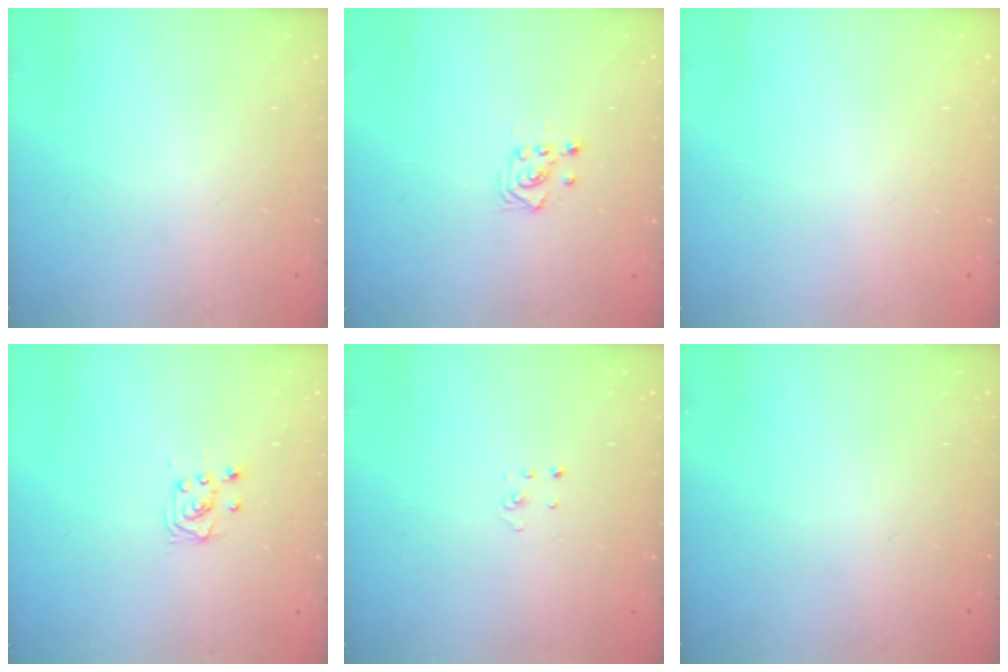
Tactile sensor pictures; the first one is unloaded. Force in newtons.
{"total": 3.0, "press": 3.0, "slide": 0.5}
{"total": 0.0}
{"total": 3.6, "press": 3.6, "slide": 0.3}
{"total": 1.5, "press": 1.5, "slide": 0.1}
{"total": 0.0}